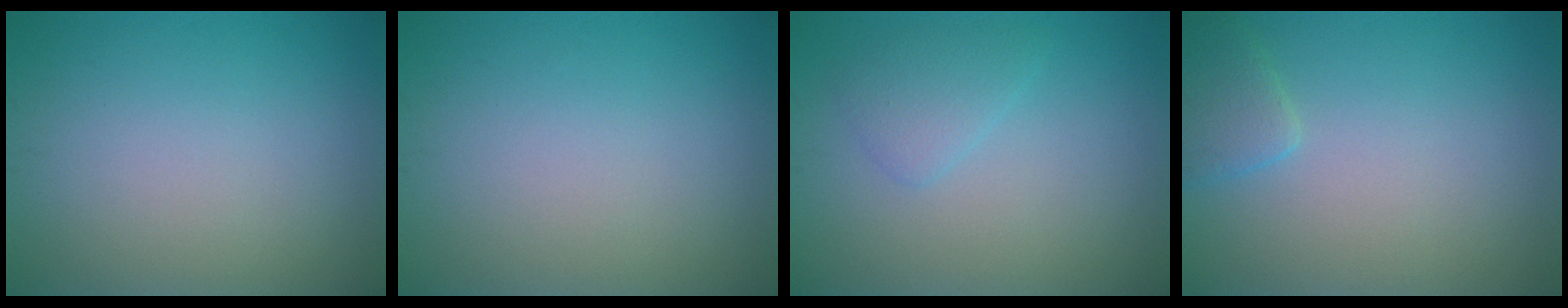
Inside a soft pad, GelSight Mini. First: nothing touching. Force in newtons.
{"total": 0.0}
{"total": 2.0, "press": 2.0, "slide": 0.1}
{"total": 1.9, "press": 1.9, "slide": 0.1}